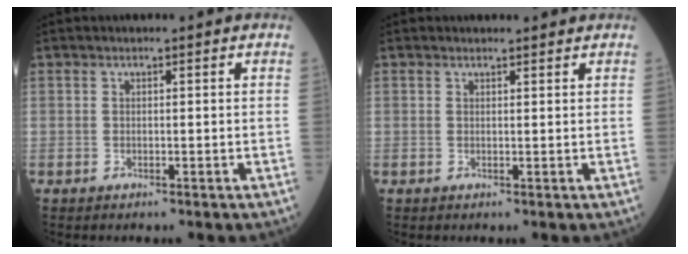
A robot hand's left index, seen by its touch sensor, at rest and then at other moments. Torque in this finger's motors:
{"motor_torque": [0.38, -0.96, -0.27, 0.01]}